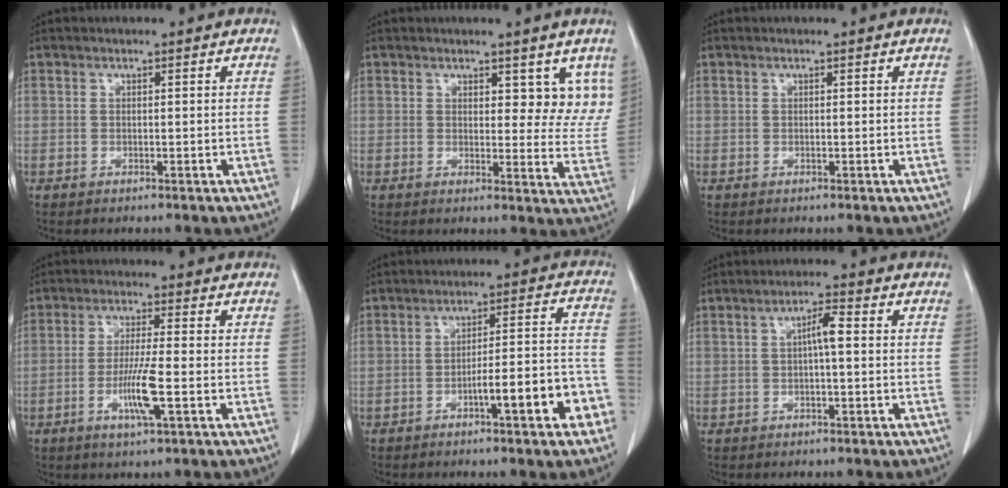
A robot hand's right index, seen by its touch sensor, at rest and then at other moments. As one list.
[{"total": 7.3, "force": [4.8, 3.6, 4.1], "torque": [-0.023, -0.019, 0.052]}, {"total": 0.0}, {"total": 6.6, "force": [-2.2, -0.1, 6.3], "torque": [-0.119, -0.012, -0.043]}, {"total": 10.4, "force": [-4.7, 1.6, 9.1], "torque": [-0.117, 0.032, -0.060]}, {"total": 3.2, "force": [0.1, 0.3, 3.2], "torque": [-0.056, 0.006, 0.002]}]